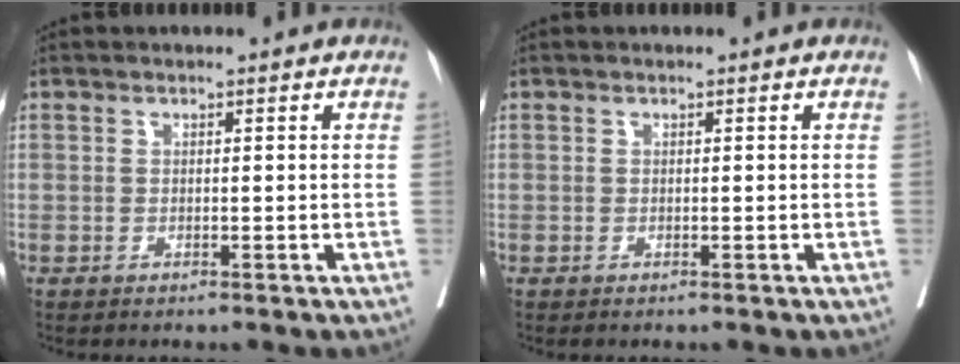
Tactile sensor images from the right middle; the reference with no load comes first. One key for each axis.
{"total": 0.0}